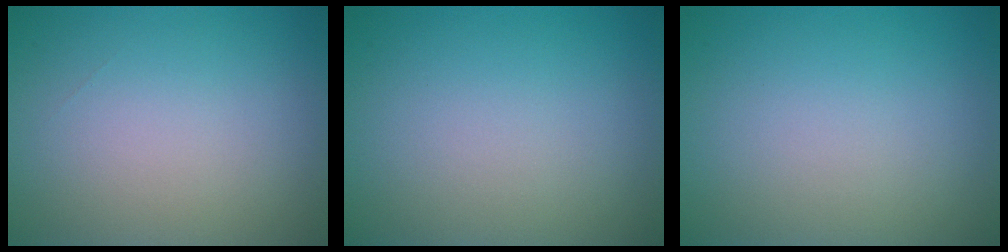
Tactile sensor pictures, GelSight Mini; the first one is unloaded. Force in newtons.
{"total": 0.0}
{"total": 0.0}